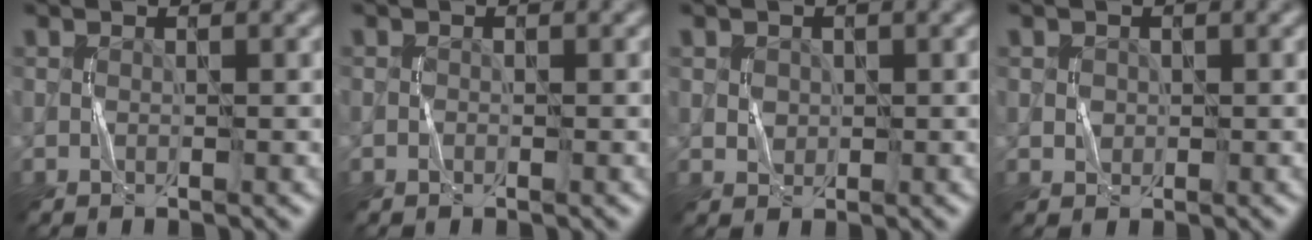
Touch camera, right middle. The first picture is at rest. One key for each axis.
{"total": 0.0}
{"total": 1.2, "fx": 0.3, "fy": 1.1, "fz": 0.4, "tx": -0.007, "ty": -0.003, "tz": 0.009}
{"total": 0.9, "fx": 0.1, "fy": 0.9, "fz": 0.3, "tx": -0.001, "ty": -0.002, "tz": 0.003}